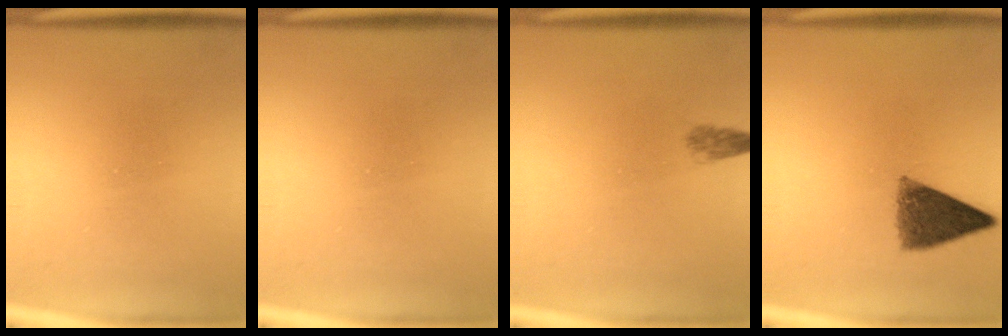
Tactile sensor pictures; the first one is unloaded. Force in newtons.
{"total": 0.0}
{"total": 1.8}
{"total": 7.4}